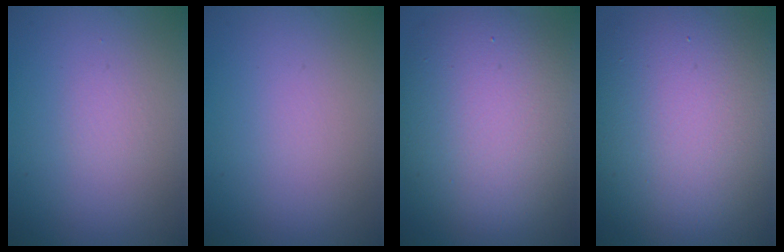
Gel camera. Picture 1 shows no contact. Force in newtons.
{"total": 0.0}
{"total": 12.0, "press": 11.9, "slide": 0.6}
{"total": 15.6, "press": 15.5, "slide": 0.8}